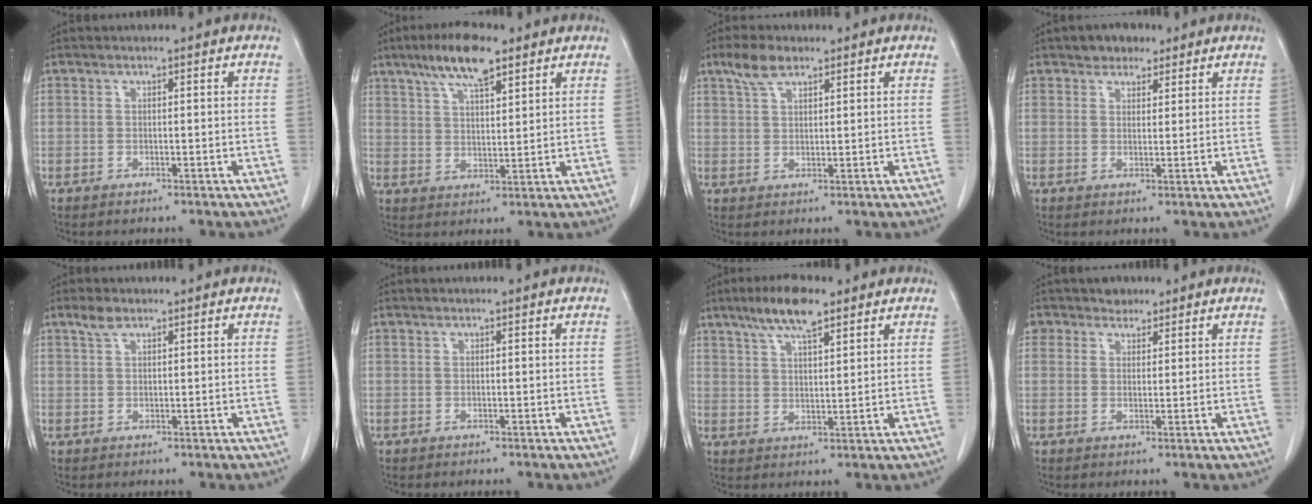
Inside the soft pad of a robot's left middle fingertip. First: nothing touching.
{"total": 9.2, "force": [6.3, 2.1, 6.4], "torque": [-0.121, 0.011, 0.112]}
{"total": 4.4, "force": [3.1, 1.7, 2.6], "torque": [-0.060, 0.010, 0.063]}
{"total": 3.7, "force": [2.7, 2.1, 1.3], "torque": [-0.020, 0.008, 0.044]}
{"total": 2.0, "force": [1.4, 0.7, 1.1], "torque": [-0.027, 0.006, 0.030]}
{"total": 0.0}
{"total": 8.1, "force": [5.6, 1.8, 5.5], "torque": [-0.108, 0.010, 0.102]}
{"total": 3.8, "force": [2.5, 2.8, 0.1], "torque": [0.003, 0.012, 0.039]}